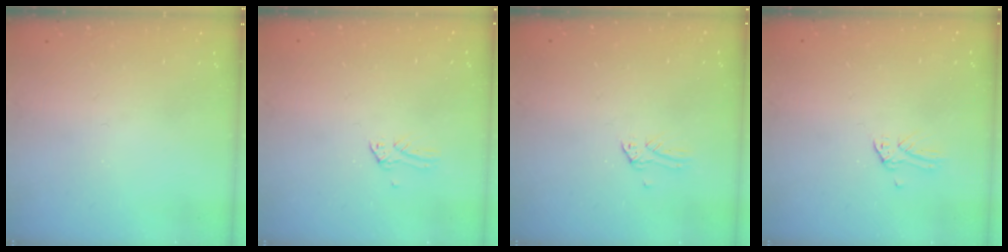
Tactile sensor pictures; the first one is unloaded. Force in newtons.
{"total": 0.0}
{"total": 0.0}
{"total": 0.0}